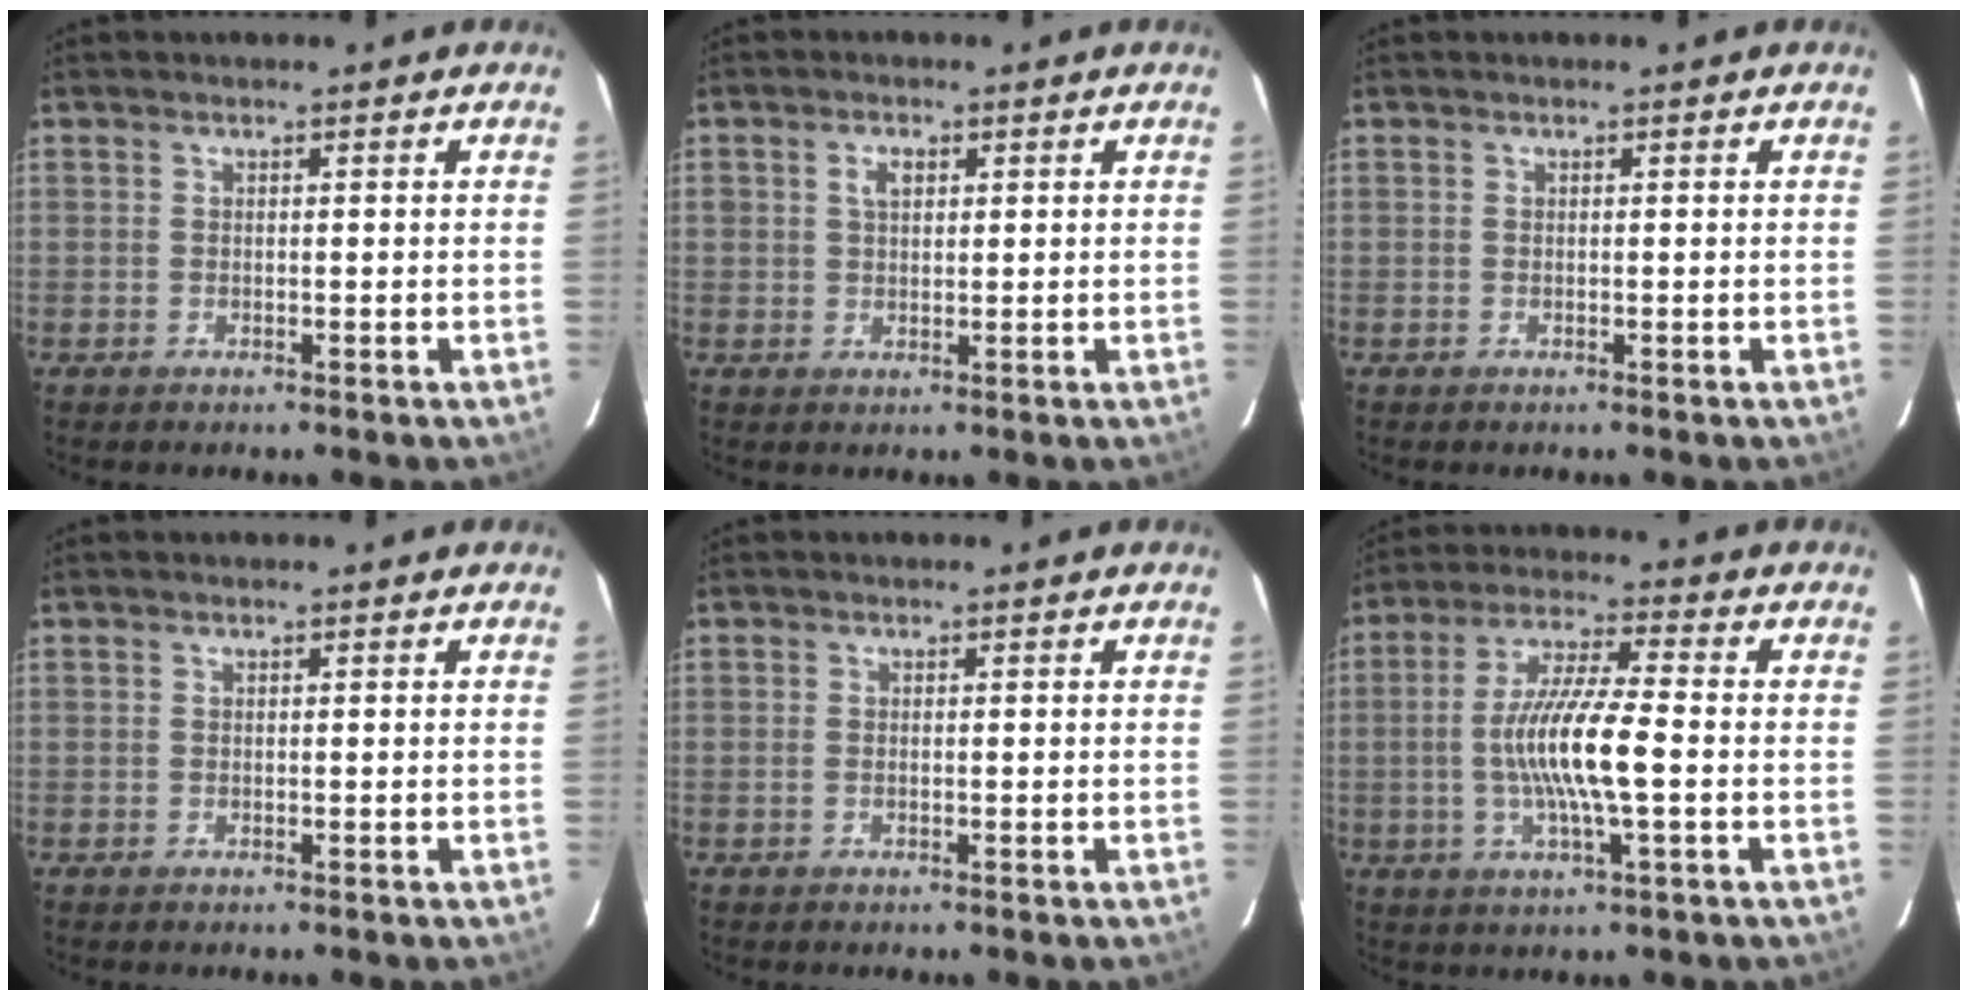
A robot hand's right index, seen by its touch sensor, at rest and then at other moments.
{"total": 2.7, "force": [0.9, 1.9, 1.7], "torque": [-0.029, 0.007, 0.016]}
{"total": 0.0}
{"total": 0.0}
{"total": 0.7, "force": [-0.3, 0.4, 0.5], "torque": [-0.013, 0.000, -0.007]}
{"total": 11.9, "force": [-1.6, 1.4, 11.7], "torque": [-0.227, -0.001, -0.032]}